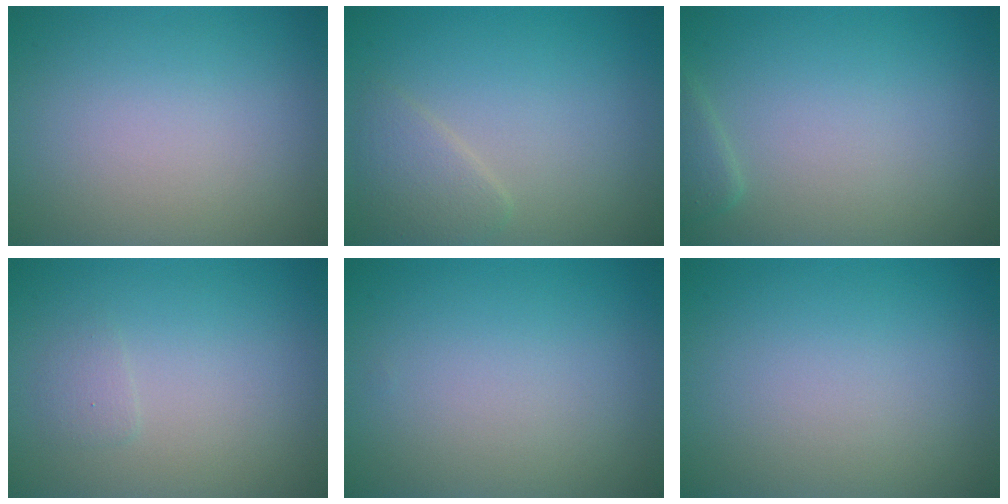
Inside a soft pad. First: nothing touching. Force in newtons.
{"total": 2.0, "press": 2.0, "slide": 0.1}
{"total": 1.2, "press": 1.2, "slide": 0.1}
{"total": 0.8, "press": 0.8, "slide": 0.0}
{"total": 0.0}
{"total": 0.0}